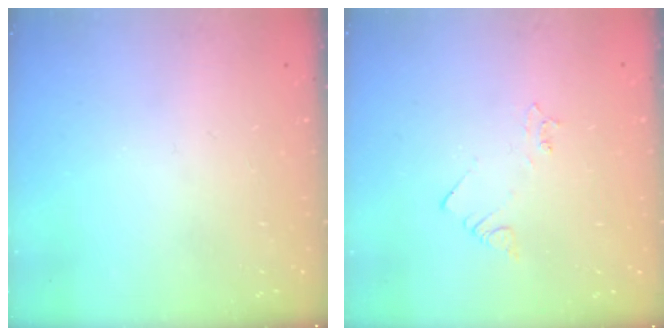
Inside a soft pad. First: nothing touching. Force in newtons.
{"total": 1.9, "press": 1.9, "slide": 0.3}